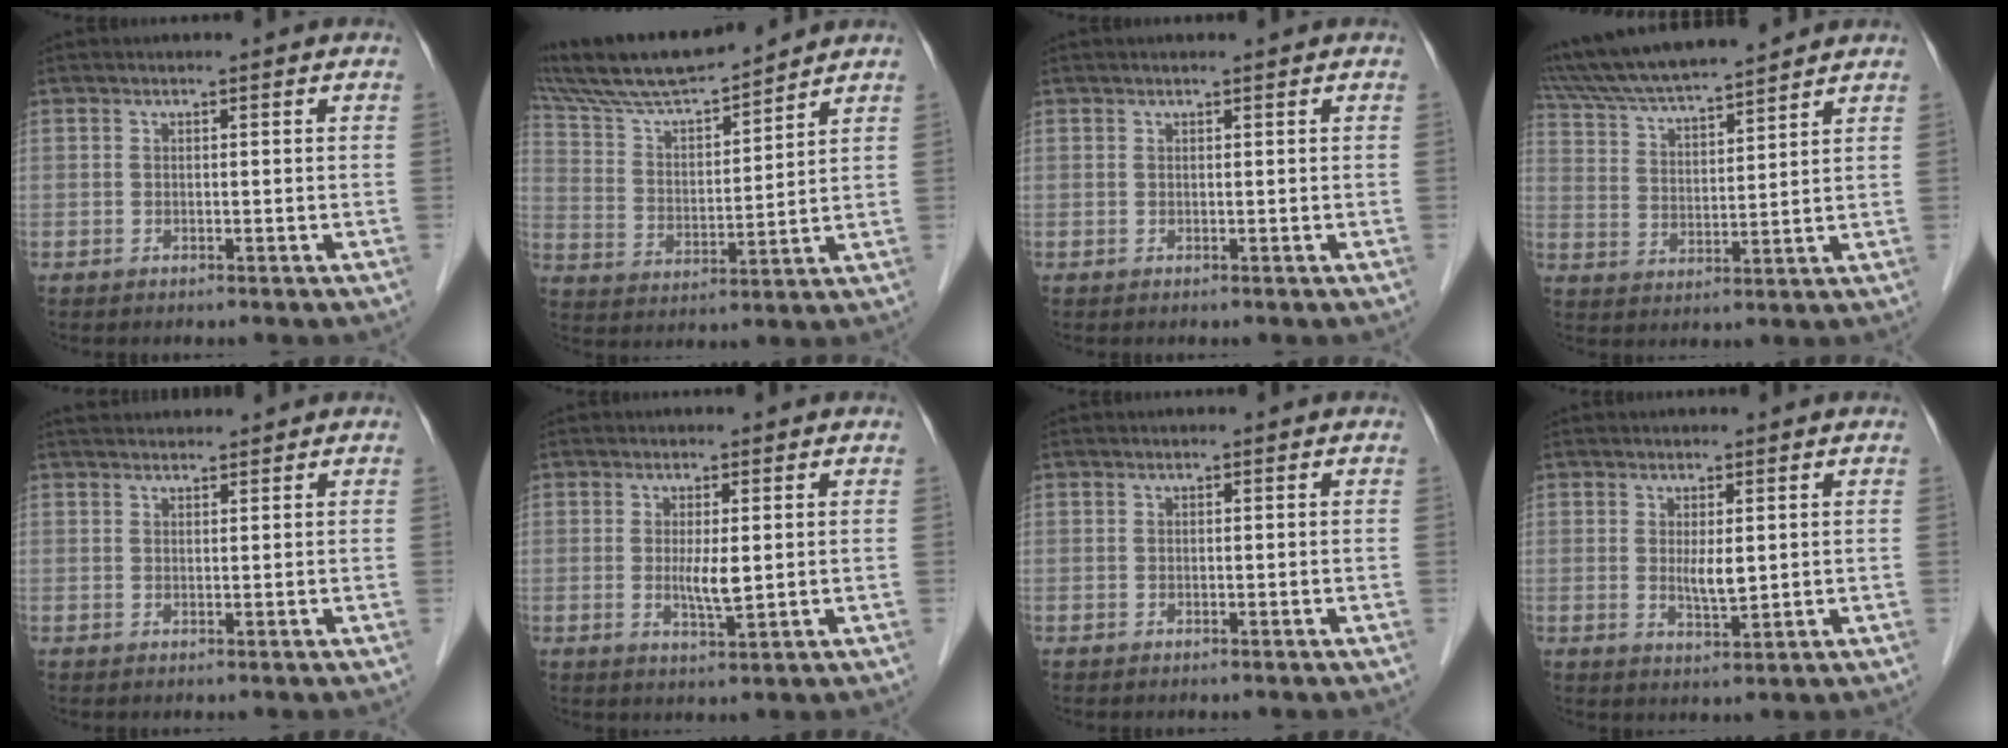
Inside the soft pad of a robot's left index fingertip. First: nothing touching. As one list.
[{"total": 14.5, "force": [13.1, 1.5, 5.9], "torque": [-0.120, 0.014, 0.246]}, {"total": 0.9, "force": [0.7, 0.0, 0.4], "torque": [-0.006, 0.008, 0.014]}, {"total": 15.8, "force": [14.3, 1.4, 6.6], "torque": [-0.125, 0.025, 0.253]}, {"total": 4.1, "force": [3.8, 0.7, 1.1], "torque": [-0.013, 0.032, 0.062]}, {"total": 3.1, "force": [0.2, 0.5, 3.0], "torque": [-0.059, -0.009, 0.006]}, {"total": 0.0}, {"total": 2.8, "force": [0.6, 0.7, 2.6], "torque": [-0.050, -0.011, 0.016]}]